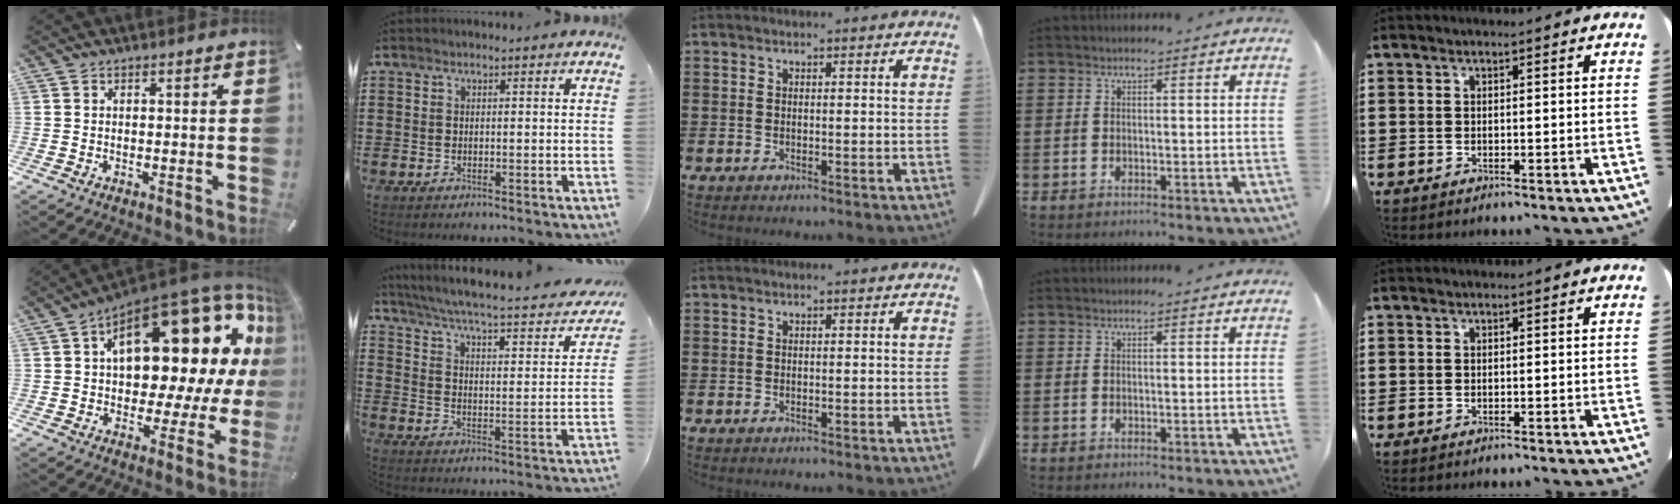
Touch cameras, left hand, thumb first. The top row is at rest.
{"thumb": {"total": 26.0, "force": [9.5, 13.3, 20.2], "torque": [-0.272, -0.081, 0.163]}, "index": {"total": 3.9, "force": [3.0, -0.2, 2.5], "torque": [-0.067, -0.035, 0.040]}}